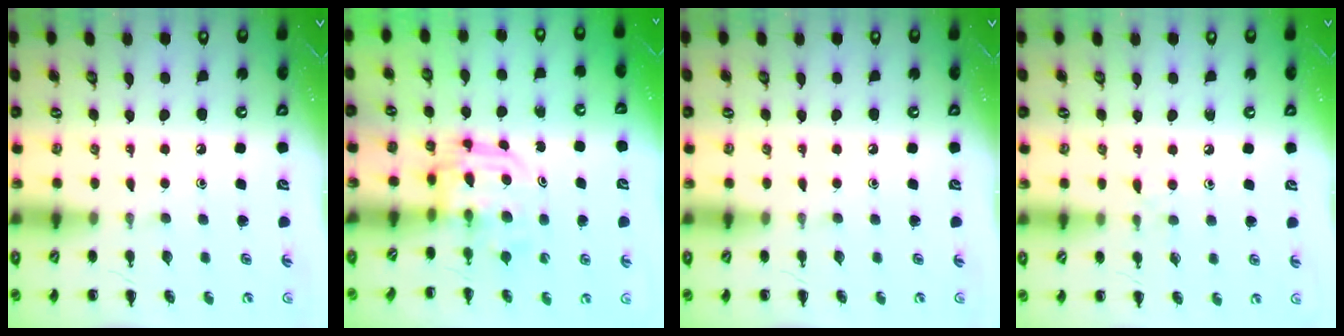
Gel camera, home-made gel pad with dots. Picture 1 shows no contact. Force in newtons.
{"total": 2.9, "press": 2.9, "slide": 0.3}
{"total": 0.0}
{"total": 3.4, "press": 3.0, "slide": 1.6}